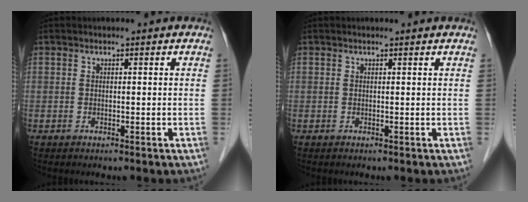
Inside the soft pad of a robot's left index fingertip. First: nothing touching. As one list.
[{"total": 1.0, "force": [1.0, 0.0, 0.2], "torque": [-0.014, 0.005, 0.011]}]